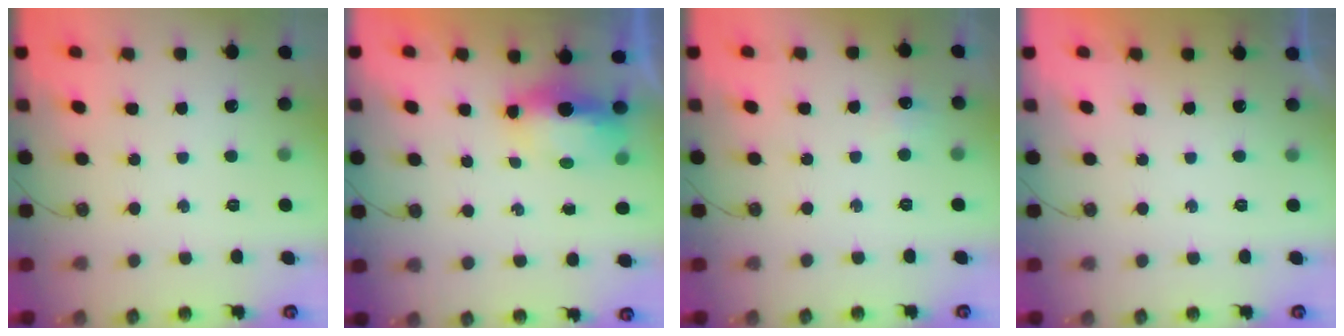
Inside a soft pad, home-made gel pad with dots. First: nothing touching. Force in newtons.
{"total": 15.0, "press": 9.1, "slide": 11.9}
{"total": 5.3, "press": 5.2, "slide": 0.7}
{"total": 0.0}